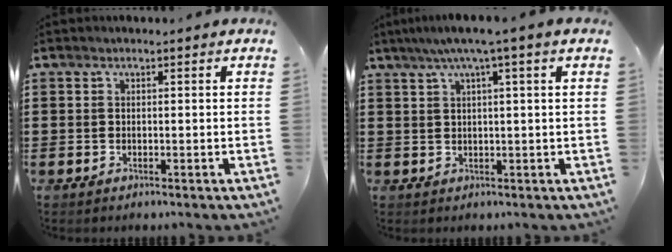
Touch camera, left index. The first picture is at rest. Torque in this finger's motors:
{"motor_torque": [2.14, 0.00, 0.82, 0.21]}